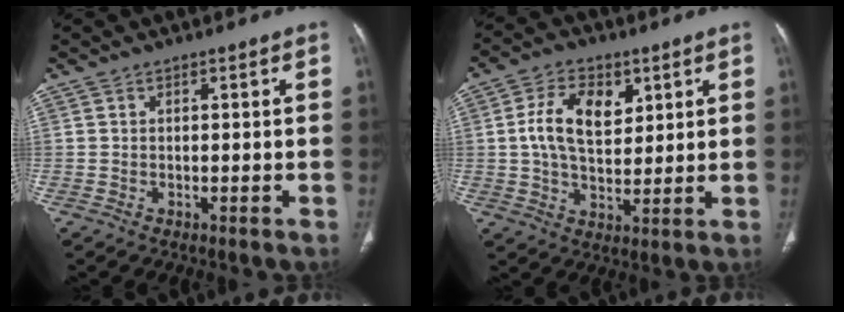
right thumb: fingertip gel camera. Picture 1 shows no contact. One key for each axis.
{"total": 10.8, "fx": 3.1, "fy": 6.7, "fz": 7.9, "tx": -0.117, "ty": -0.008, "tz": 0.055}